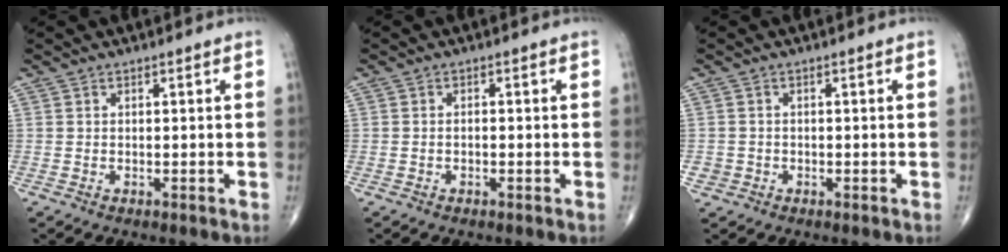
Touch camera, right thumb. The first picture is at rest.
{"total": 0.7, "force": [-0.3, 0.4, 0.4], "torque": [-0.007, 0.004, -0.006]}
{"total": 1.8, "force": [-0.6, 1.7, 0.3], "torque": [0.001, 0.007, -0.010]}